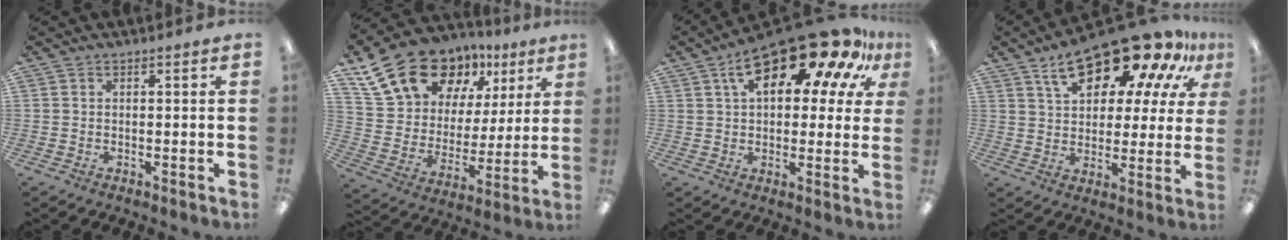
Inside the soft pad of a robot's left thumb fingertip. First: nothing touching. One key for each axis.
{"total": 20.6, "fx": 13.6, "fy": 12.4, "fz": 9.4, "tx": -0.169, "ty": -0.068, "tz": 0.249}
{"total": 21.4, "fx": 12.3, "fy": 8.3, "fz": 15.4, "tx": -0.239, "ty": -0.067, "tz": 0.203}
{"total": 21.8, "fx": 14.4, "fy": 8.9, "fz": 13.7, "tx": -0.215, "ty": -0.086, "tz": 0.240}